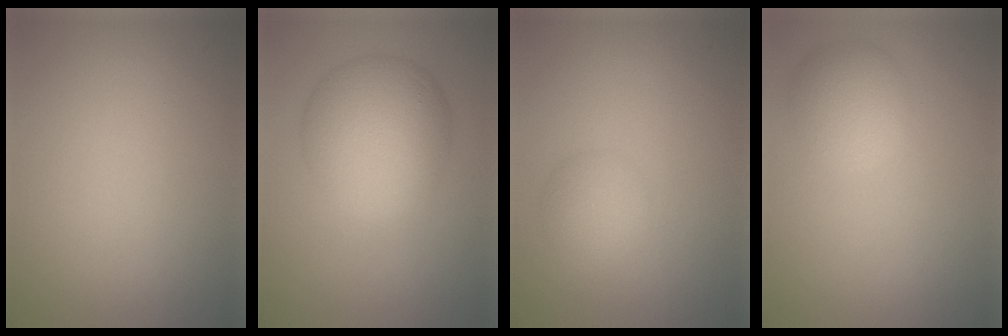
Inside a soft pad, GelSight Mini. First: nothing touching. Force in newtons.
{"total": 7.9, "press": 7.9, "slide": 0.5}
{"total": 2.5, "press": 2.5, "slide": 0.1}
{"total": 3.4, "press": 3.4, "slide": 0.1}